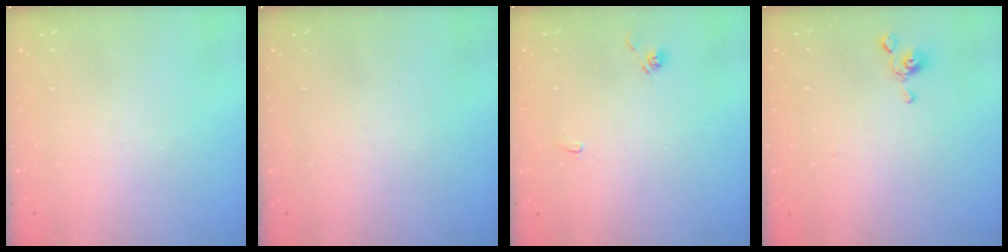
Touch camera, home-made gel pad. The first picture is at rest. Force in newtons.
{"total": 0.0}
{"total": 2.1, "press": 2.1, "slide": 0.3}
{"total": 3.7, "press": 3.6, "slide": 0.7}